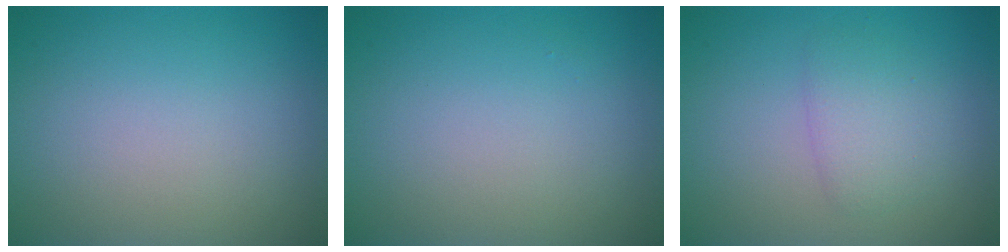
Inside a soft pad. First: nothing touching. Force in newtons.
{"total": 0.0}
{"total": 2.4, "press": 2.4, "slide": 0.1}